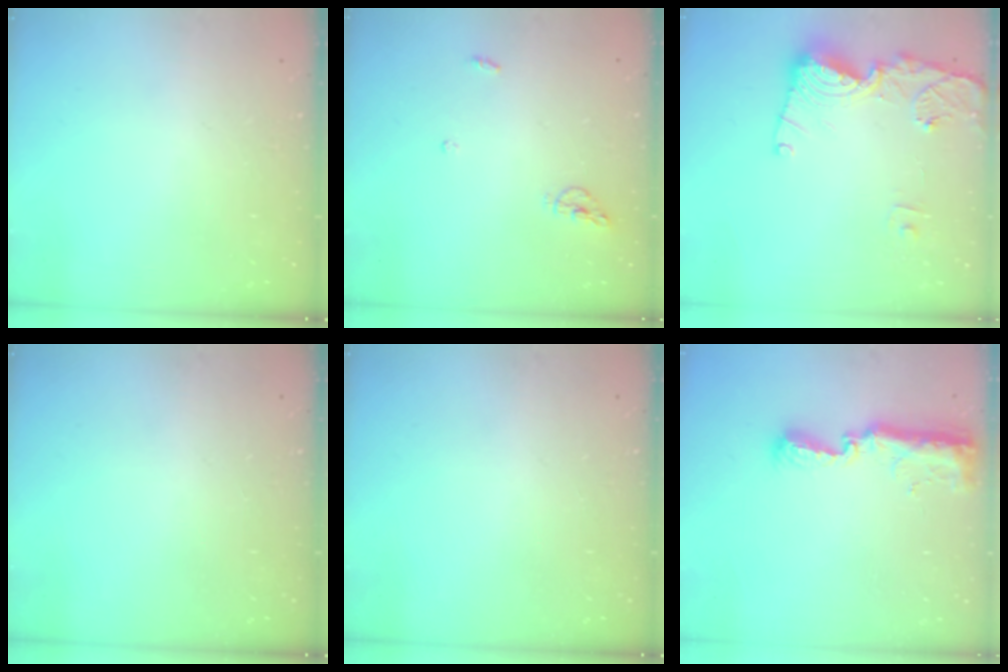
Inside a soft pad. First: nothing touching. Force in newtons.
{"total": 5.4, "press": 5.4, "slide": 0.5}
{"total": 13.6, "press": 13.5, "slide": 1.8}
{"total": 0.0}
{"total": 0.0}
{"total": 9.4, "press": 9.4, "slide": 0.8}